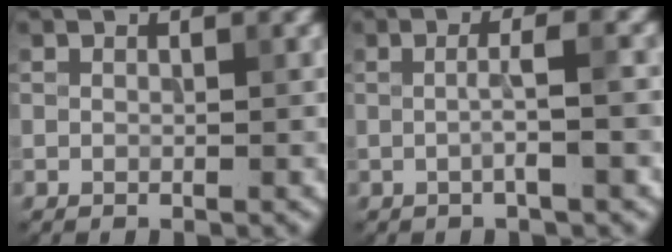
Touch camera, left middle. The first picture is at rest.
{"total": 3.0, "force": [-0.2, 0.6, 3.0], "torque": [-0.041, 0.006, -0.009]}